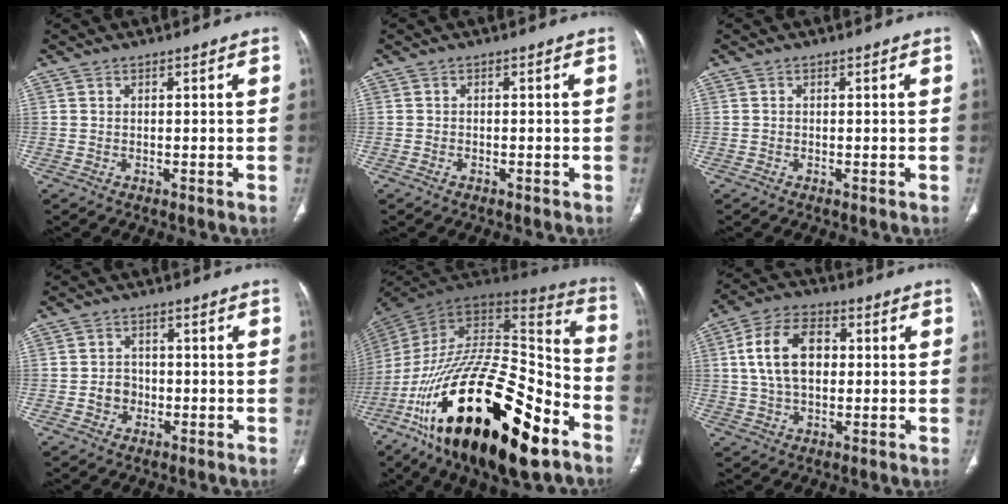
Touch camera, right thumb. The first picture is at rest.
{"total": 0.7, "force": [-0.4, 0.4, 0.3], "torque": [-0.013, 0.008, -0.004]}
{"total": 0.0}
{"total": 3.6, "force": [-0.9, 3.1, 1.4], "torque": [-0.005, 0.013, -0.016]}
{"total": 40.2, "force": [-17.9, 16.0, 32.3], "torque": [-0.549, 0.038, -0.288]}
{"total": 12.5, "force": [1.7, 8.0, 9.5], "torque": [-0.165, 0.017, 0.026]}